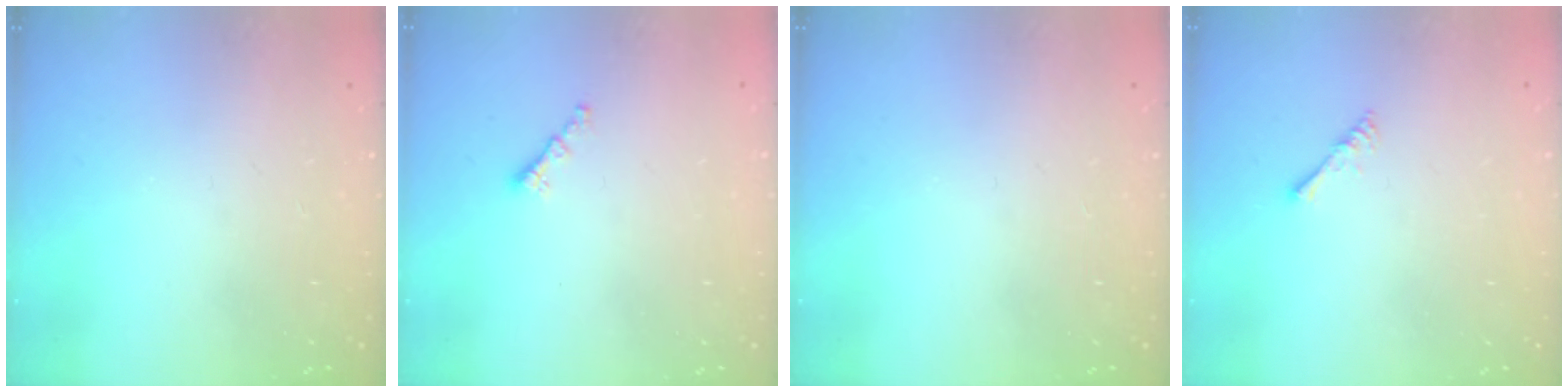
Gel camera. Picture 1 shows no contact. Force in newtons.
{"total": 1.2, "press": 1.1, "slide": 0.5}
{"total": 0.0}
{"total": 1.7, "press": 1.6, "slide": 0.4}